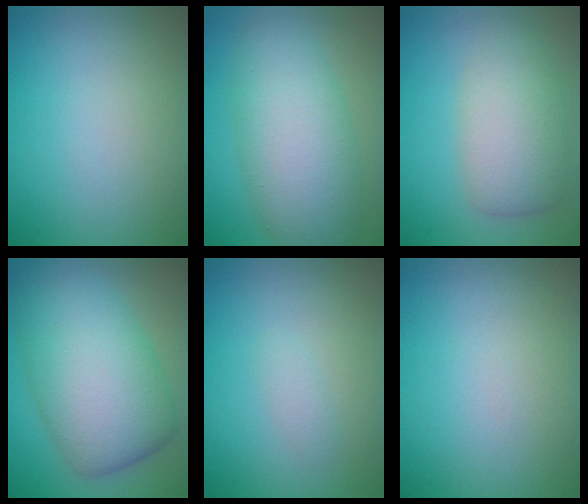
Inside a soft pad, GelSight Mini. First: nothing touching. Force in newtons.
{"total": 7.5, "press": 7.5, "slide": 0.4}
{"total": 5.1, "press": 5.0, "slide": 0.5}
{"total": 9.9, "press": 9.9, "slide": 0.1}
{"total": 0.8, "press": 0.8, "slide": 0.1}
{"total": 0.0}